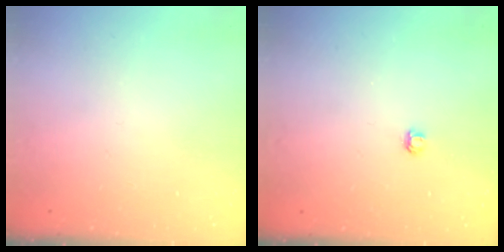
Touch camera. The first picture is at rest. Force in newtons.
{"total": 2.8, "press": 2.8, "slide": 0.3}